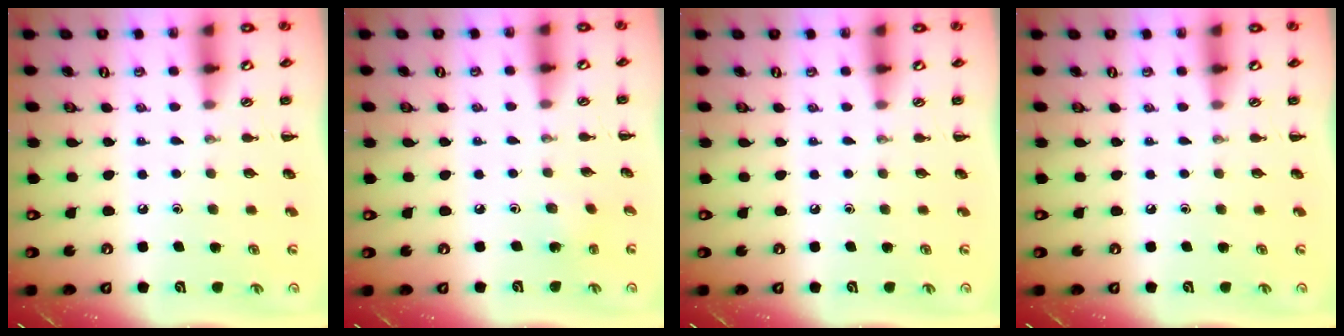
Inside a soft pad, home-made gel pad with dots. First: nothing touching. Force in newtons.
{"total": 2.1, "press": 2.0, "slide": 0.8}
{"total": 0.0}
{"total": 0.0}